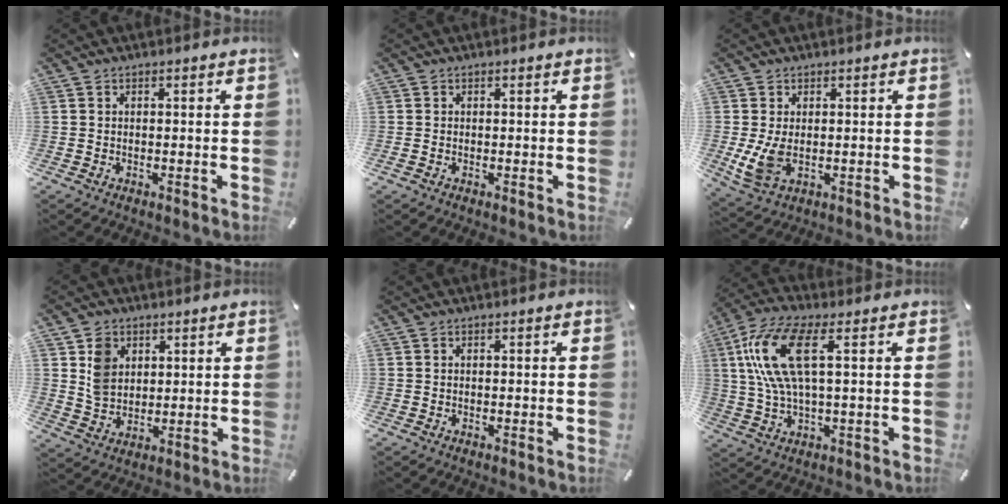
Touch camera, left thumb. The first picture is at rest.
{"total": 0.0}
{"total": 6.2, "force": [0.2, 3.8, 4.9], "torque": [-0.105, -0.005, 0.003]}
{"total": 7.0, "force": [2.9, 5.8, 2.7], "torque": [-0.053, 0.006, 0.057]}
{"total": 0.0}
{"total": 13.6, "force": [3.7, 4.8, 12.2], "torque": [-0.270, -0.010, 0.061]}